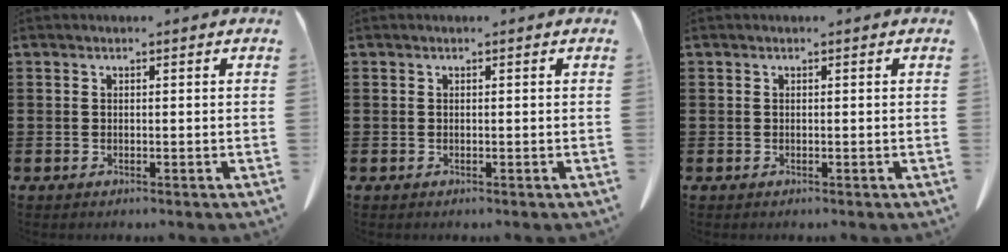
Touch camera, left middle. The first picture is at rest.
{"total": 0.0}
{"total": 0.0}